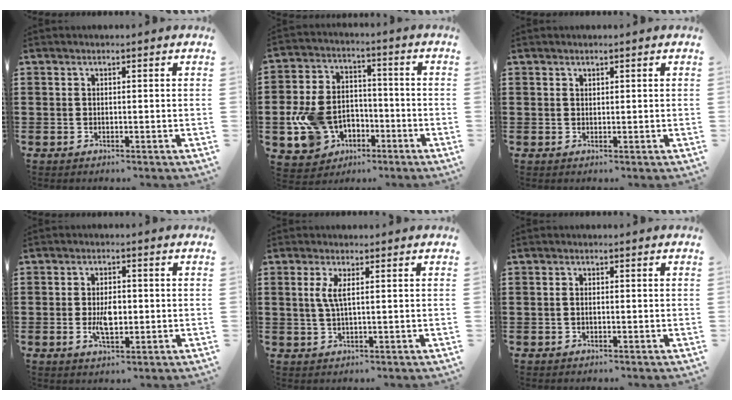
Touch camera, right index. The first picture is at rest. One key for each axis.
{"total": 9.6, "fx": -2.8, "fy": 7.7, "fz": 5.0, "tx": -0.145, "ty": 0.022, "tz": -0.053}
{"total": 0.7, "fx": 0.6, "fy": 0.3, "fz": 0.0, "tx": -0.001, "ty": 0.001, "tz": 0.013}
{"total": 4.5, "fx": -0.6, "fy": 2.2, "fz": 3.9, "tx": -0.070, "ty": -0.002, "tz": -0.012}
{"total": 3.0, "fx": 0.8, "fy": 0.6, "fz": 2.8, "tx": -0.059, "ty": 0.004, "tz": 0.011}
{"total": 0.9, "fx": -0.2, "fy": 0.5, "fz": 0.8, "tx": -0.016, "ty": 0.000, "tz": -0.004}